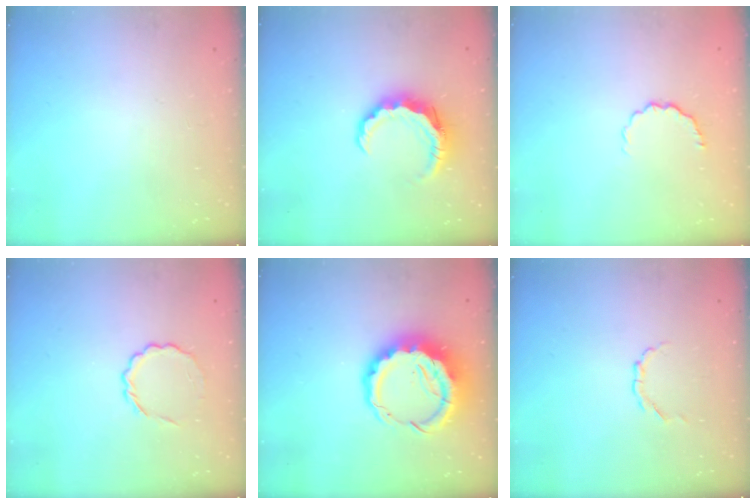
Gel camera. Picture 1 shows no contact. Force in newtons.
{"total": 7.9, "press": 7.8, "slide": 1.1}
{"total": 4.8, "press": 4.6, "slide": 1.4}
{"total": 5.8, "press": 5.5, "slide": 1.9}
{"total": 12.5, "press": 12.2, "slide": 3.1}
{"total": 2.1, "press": 2.0, "slide": 0.6}